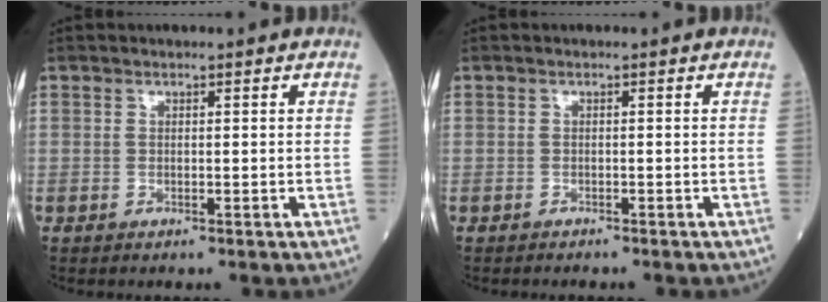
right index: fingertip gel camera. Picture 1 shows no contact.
{"total": 1.6, "force": [-1.4, 0.4, 0.5], "torque": [-0.013, -0.002, -0.018]}